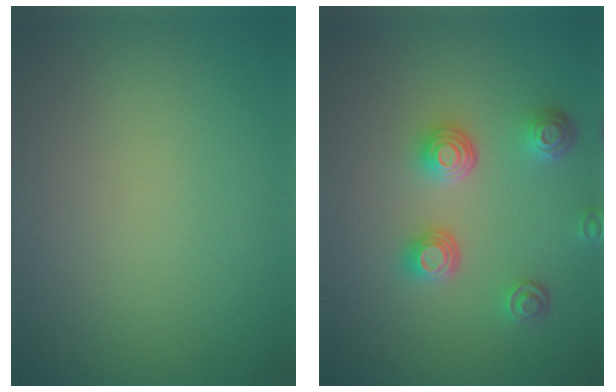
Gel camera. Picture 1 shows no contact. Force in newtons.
{"total": 3.9, "press": 3.2, "slide": 2.2}